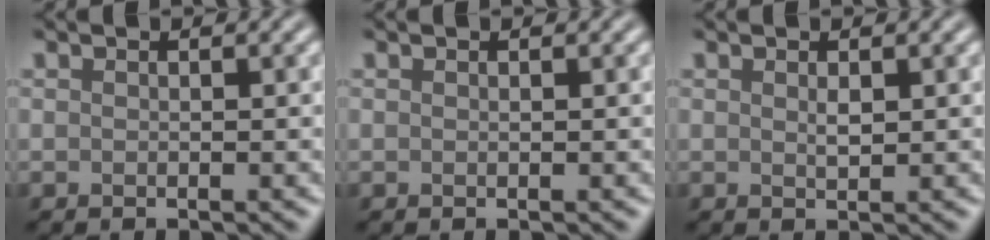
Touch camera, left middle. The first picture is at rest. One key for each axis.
{"total": 0.0}
{"total": 0.8, "fx": 0.3, "fy": 0.2, "fz": 0.7, "tx": -0.013, "ty": -0.002, "tz": 0.007}